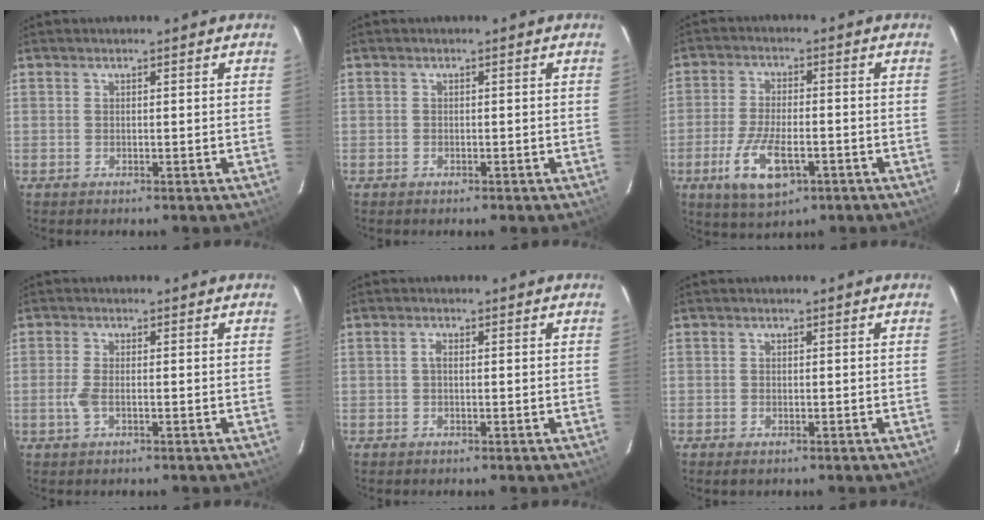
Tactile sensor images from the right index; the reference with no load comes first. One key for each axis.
{"total": 0.7, "fx": -0.6, "fy": 0.4, "fz": 0.1, "tx": -0.004, "ty": 0.000, "tz": -0.011}
{"total": 10.0, "fx": -4.3, "fy": 4.1, "fz": 8.0, "tx": -0.175, "ty": -0.014, "tz": -0.074}
{"total": 3.0, "fx": -0.9, "fy": 1.1, "fz": 2.6, "tx": -0.064, "ty": 0.000, "tz": -0.020}
{"total": 1.0, "fx": -0.1, "fy": 0.5, "fz": 0.9, "tx": -0.018, "ty": 0.006, "tz": -0.003}
{"total": 1.0, "fx": -0.7, "fy": 0.6, "fz": 0.4, "tx": -0.009, "ty": -0.003, "tz": -0.014}